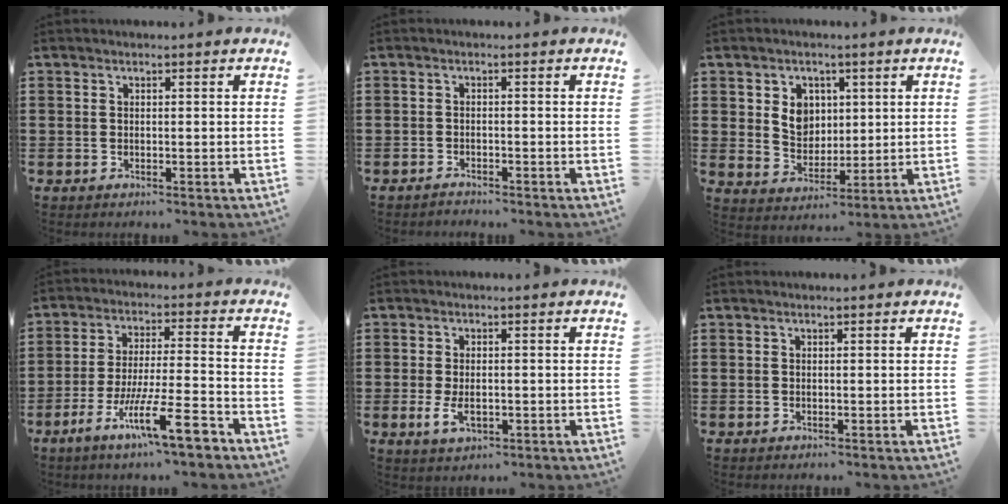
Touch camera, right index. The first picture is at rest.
{"total": 0.9, "force": [-0.9, 0.0, 0.1], "torque": [-0.005, -0.001, -0.019]}
{"total": 5.8, "force": [1.7, 5.0, 2.5], "torque": [-0.062, 0.013, 0.028]}
{"total": 13.0, "force": [-7.6, 1.9, 10.4], "torque": [-0.189, 0.010, -0.137]}
{"total": 3.3, "force": [-0.5, 1.6, 2.8], "torque": [-0.062, -0.005, -0.009]}
{"total": 0.0}